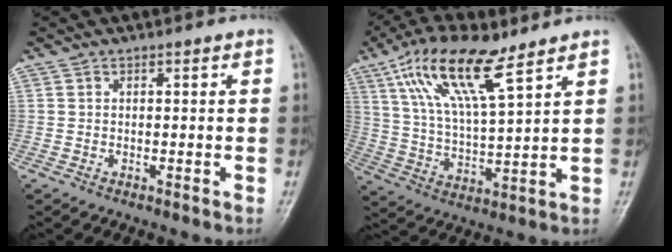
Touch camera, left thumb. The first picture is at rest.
{"total": 15.0, "force": [8.6, 4.3, 11.5], "torque": [-0.215, -0.022, 0.167]}